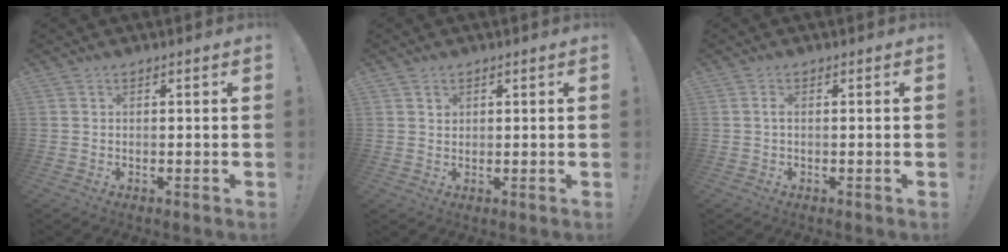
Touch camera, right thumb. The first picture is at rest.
{"total": 1.6, "force": [1.0, 1.2, 0.4], "torque": [0.007, -0.007, 0.015]}
{"total": 1.1, "force": [-0.1, 0.3, 1.0], "torque": [-0.020, 0.002, -0.003]}